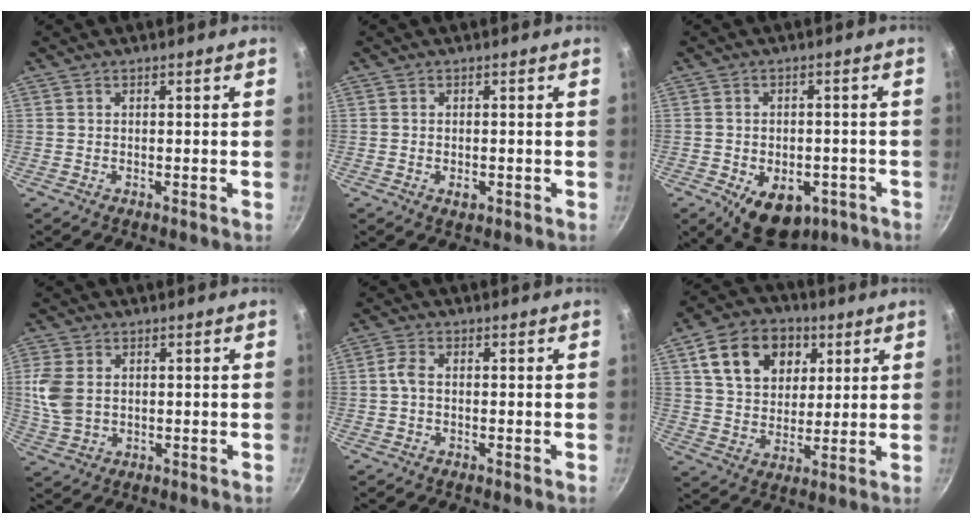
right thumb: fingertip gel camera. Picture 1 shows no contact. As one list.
[{"total": 1.9, "force": [-0.5, 1.1, 1.4], "torque": [-0.022, -0.002, -0.008]}, {"total": 11.6, "force": [-5.0, 7.4, 7.4], "torque": [-0.073, 0.005, -0.055]}, {"total": 7.0, "force": [1.1, 5.0, 4.8], "torque": [-0.100, -0.001, 0.027]}, {"total": 2.5, "force": [-0.1, 1.5, 2.0], "torque": [-0.048, 0.010, -0.007]}, {"total": 15.7, "force": [6.0, 11.6, 8.7], "torque": [-0.119, -0.004, 0.097]}]